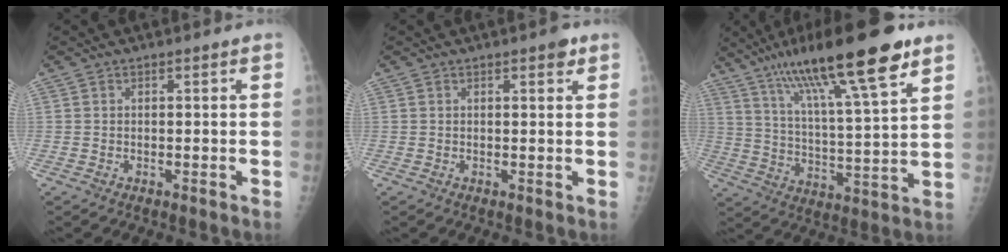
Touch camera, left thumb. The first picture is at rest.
{"total": 1.9, "force": [1.2, 0.7, 1.3], "torque": [-0.005, -0.003, 0.013]}
{"total": 21.3, "force": [13.5, 3.2, 16.2], "torque": [-0.265, -0.035, 0.229]}